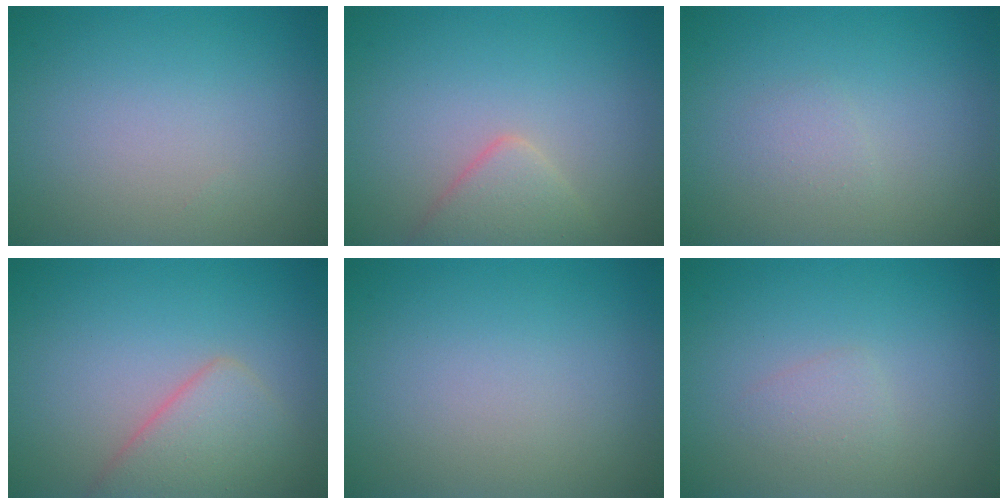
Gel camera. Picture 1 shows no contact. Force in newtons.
{"total": 2.6, "press": 2.6, "slide": 0.2}
{"total": 0.9, "press": 0.9, "slide": 0.1}
{"total": 3.9, "press": 3.9, "slide": 0.1}
{"total": 0.0}
{"total": 1.1, "press": 1.1, "slide": 0.1}